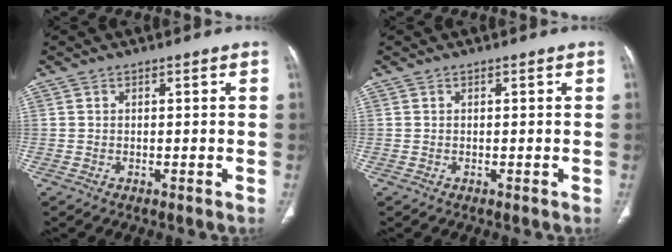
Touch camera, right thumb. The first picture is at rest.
{"total": 0.0}